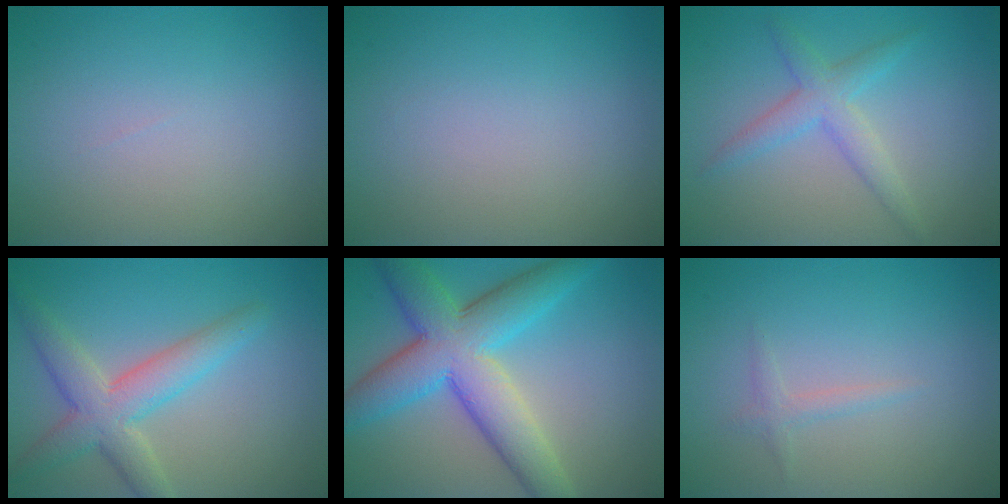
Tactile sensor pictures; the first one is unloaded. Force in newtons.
{"total": 0.0}
{"total": 2.9, "press": 2.9, "slide": 0.1}
{"total": 4.9, "press": 4.9, "slide": 0.4}
{"total": 9.5, "press": 9.5, "slide": 0.2}
{"total": 1.0, "press": 1.0, "slide": 0.0}